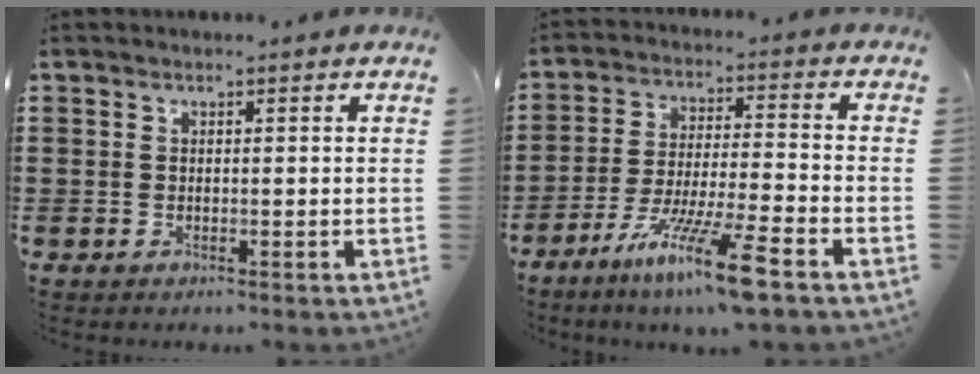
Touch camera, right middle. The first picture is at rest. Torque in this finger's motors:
{"motor_torque": [1.70, -0.44, 0.96, 0.18]}